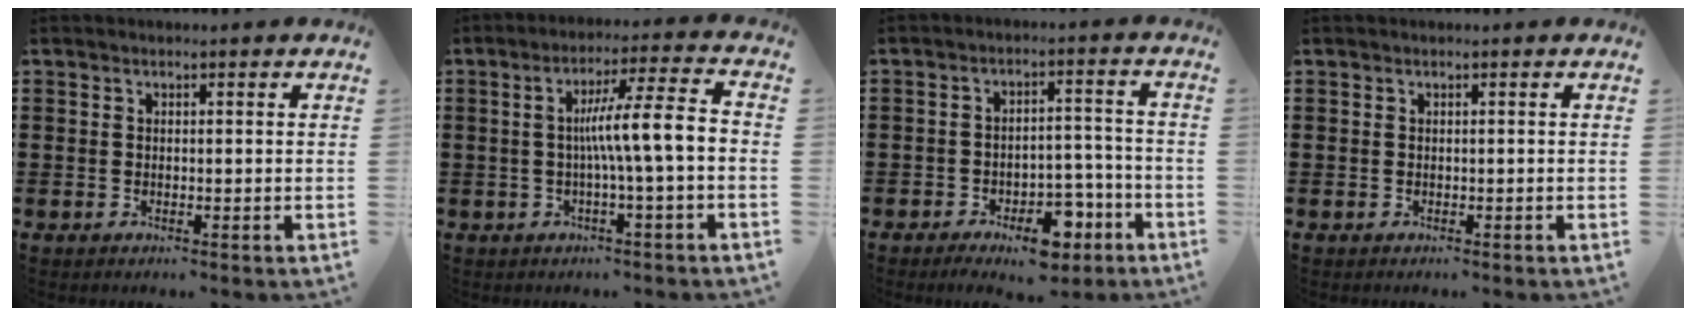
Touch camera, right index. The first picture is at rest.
{"total": 8.2, "force": [-0.9, 0.0, 8.1], "torque": [-0.148, 0.001, -0.023]}
{"total": 7.3, "force": [-4.7, 3.0, 4.7], "torque": [-0.074, 0.015, -0.080]}
{"total": 0.0}